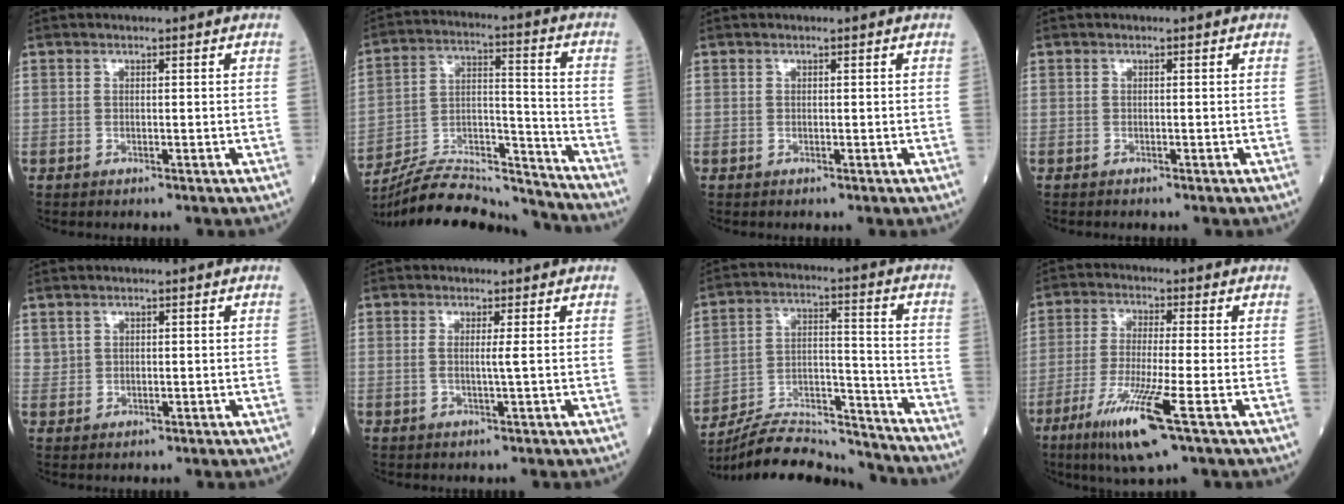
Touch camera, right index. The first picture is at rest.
{"total": 20.3, "force": [-19.7, 1.7, 4.6], "torque": [-0.103, 0.023, -0.316]}
{"total": 0.0}
{"total": 0.0}
{"total": 1.1, "force": [0.8, 0.8, 0.2], "torque": [0.005, -0.001, 0.013]}
{"total": 1.4, "force": [0.1, -0.5, 1.3], "torque": [-0.028, -0.001, -0.001]}
{"total": 18.5, "force": [-18.0, 1.7, 4.1], "torque": [-0.084, 0.023, -0.284]}
{"total": 10.7, "force": [-5.1, -0.2, 9.3], "torque": [-0.187, -0.032, -0.097]}